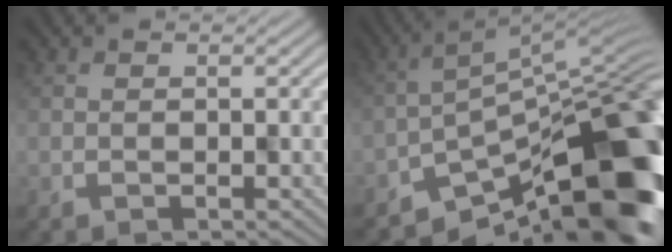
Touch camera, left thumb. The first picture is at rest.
{"total": 14.4, "force": [-8.4, 5.0, 10.6], "torque": [-0.145, -0.003, -0.148]}